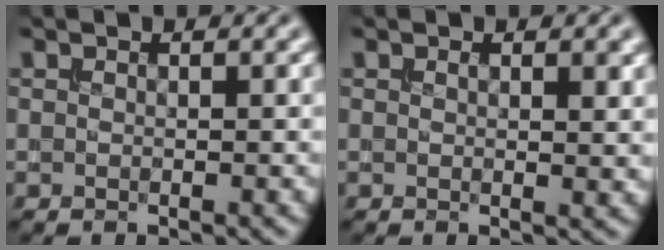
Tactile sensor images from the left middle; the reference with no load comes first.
{"total": 1.6, "force": [0.5, 0.5, 1.4], "torque": [-0.018, -0.004, 0.010]}